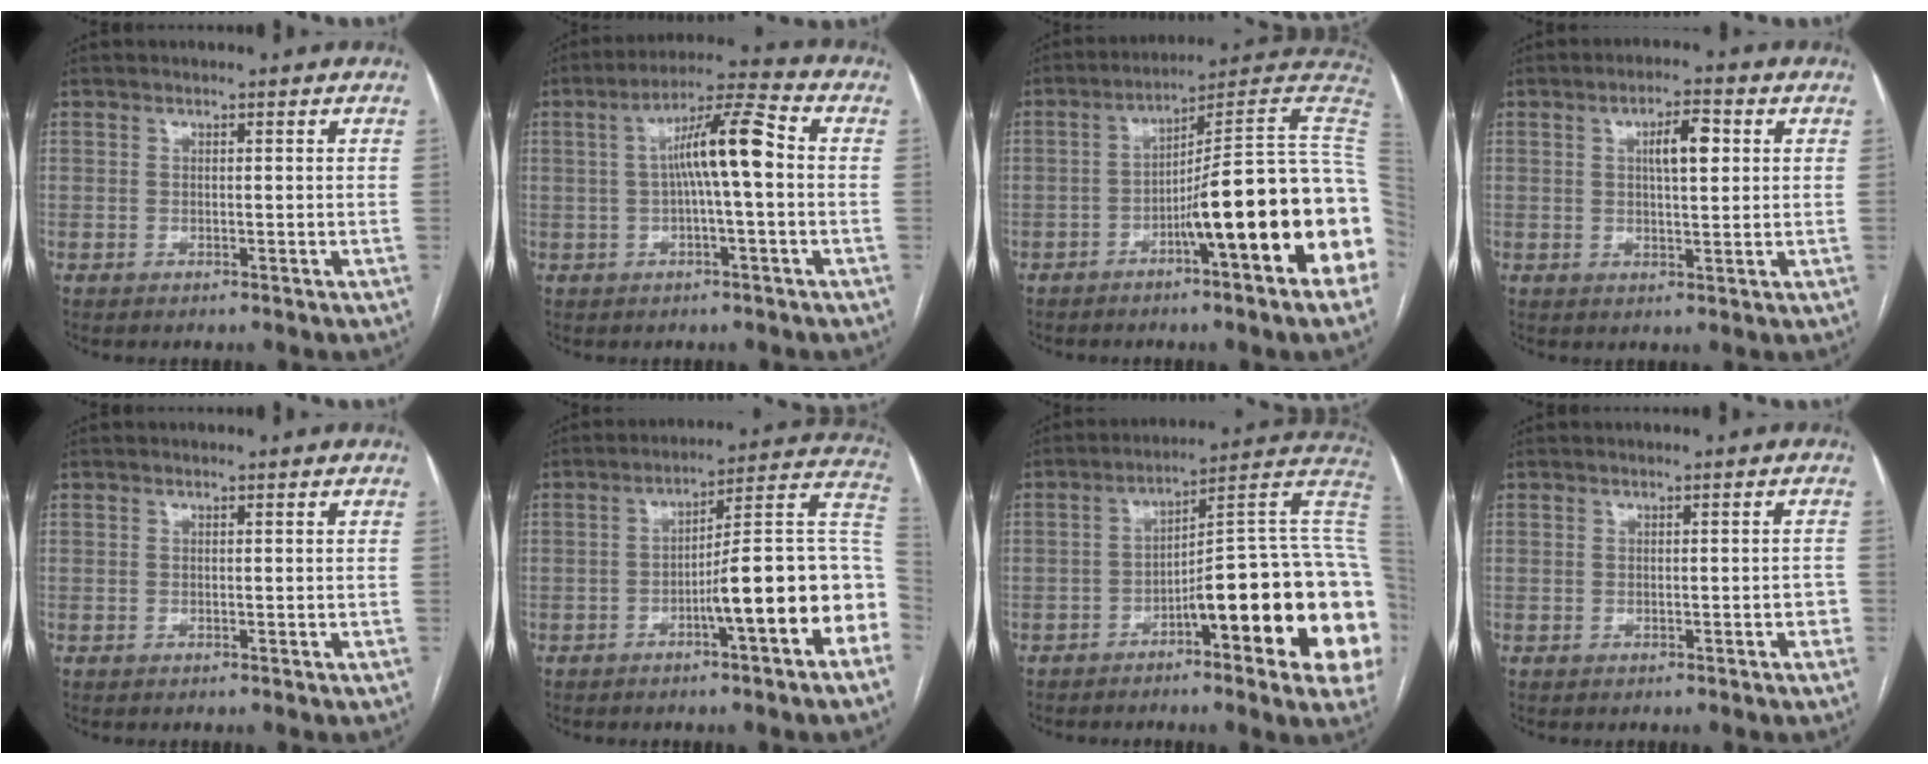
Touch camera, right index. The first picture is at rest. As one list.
[{"total": 9.6, "force": [0.3, 0.8, 9.5], "torque": [-0.167, 0.027, 0.001]}, {"total": 19.2, "force": [-4.0, 0.1, 18.8], "torque": [-0.175, 0.034, -0.056]}, {"total": 5.4, "force": [1.6, 1.5, 5.0], "torque": [-0.085, 0.010, 0.027]}, {"total": 0.0}, {"total": 15.6, "force": [-4.9, 1.5, 14.8], "torque": [-0.171, 0.038, -0.067]}, {"total": 23.2, "force": [-5.2, 3.4, 22.4], "torque": [-0.209, 0.031, -0.067]}, {"total": 1.4, "force": [-0.4, 0.6, 1.2], "torque": [-0.011, 0.008, -0.001]}]